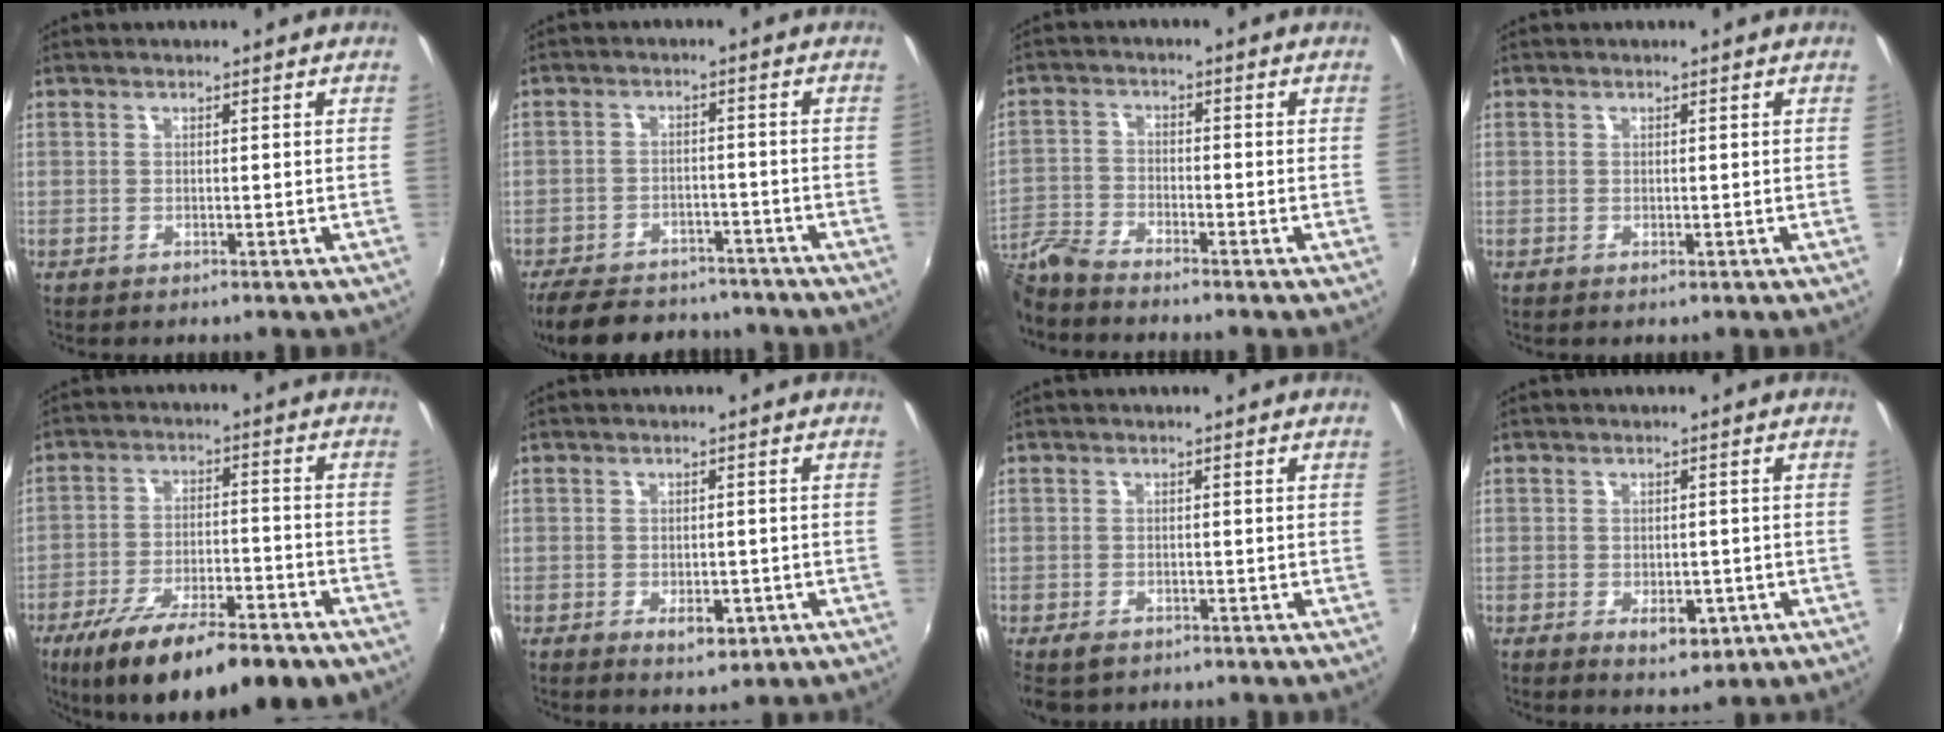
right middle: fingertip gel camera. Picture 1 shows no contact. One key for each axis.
{"total": 16.4, "fx": -13.6, "fy": 6.6, "fz": 6.3, "tx": -0.151, "ty": 0.007, "tz": -0.190}
{"total": 6.5, "fx": -6.2, "fy": 0.4, "fz": 2.0, "tx": -0.054, "ty": -0.009, "tz": -0.134}
{"total": 0.0}
{"total": 19.6, "fx": -13.3, "fy": 5.1, "fz": 13.5, "tx": -0.237, "ty": -0.042, "tz": -0.202}
{"total": 4.1, "fx": -1.6, "fy": 2.2, "fz": 3.1, "tx": -0.057, "ty": -0.010, "tz": -0.017}
{"total": 3.2, "fx": -2.2, "fy": 1.7, "fz": 1.5, "tx": -0.035, "ty": -0.012, "tz": -0.036}
{"total": 4.8, "fx": -1.8, "fy": 2.7, "fz": 3.5, "tx": -0.061, "ty": -0.012, "tz": -0.018}